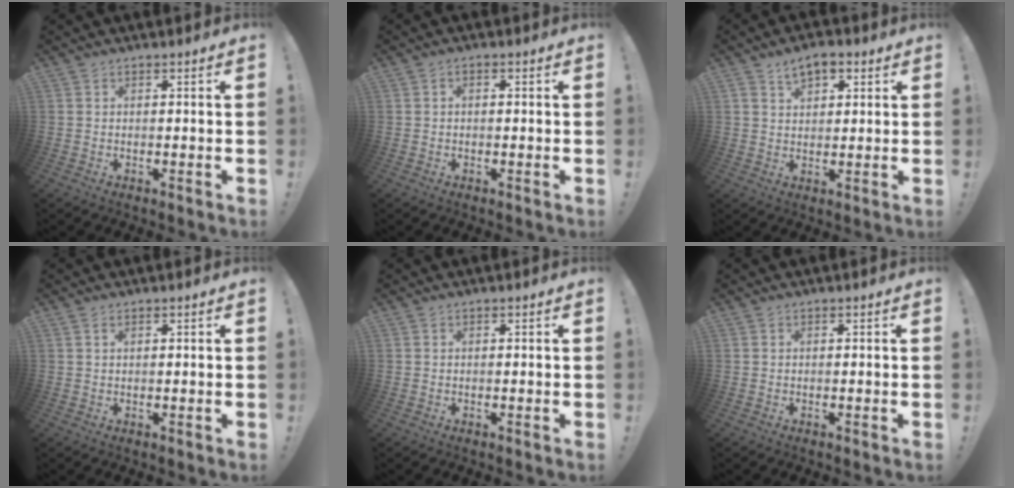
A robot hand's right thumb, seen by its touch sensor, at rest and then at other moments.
{"total": 1.0, "force": [-0.5, 0.6, 0.7], "torque": [-0.012, 0.005, -0.010]}
{"total": 5.9, "force": [3.1, 3.9, 3.3], "torque": [-0.042, -0.007, 0.055]}
{"total": 0.9, "force": [0.6, 0.2, 0.6], "torque": [-0.005, -0.004, 0.009]}
{"total": 0.0}
{"total": 0.0}